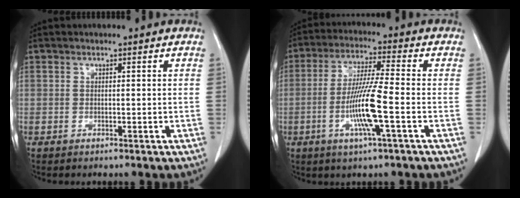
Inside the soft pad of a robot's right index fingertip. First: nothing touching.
{"total": 10.0, "force": [-2.9, -0.3, 9.5], "torque": [-0.188, -0.010, -0.058]}